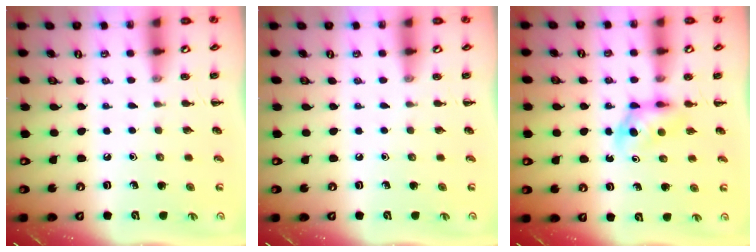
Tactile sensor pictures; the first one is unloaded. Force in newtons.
{"total": 0.0}
{"total": 3.7, "press": 3.5, "slide": 1.1}